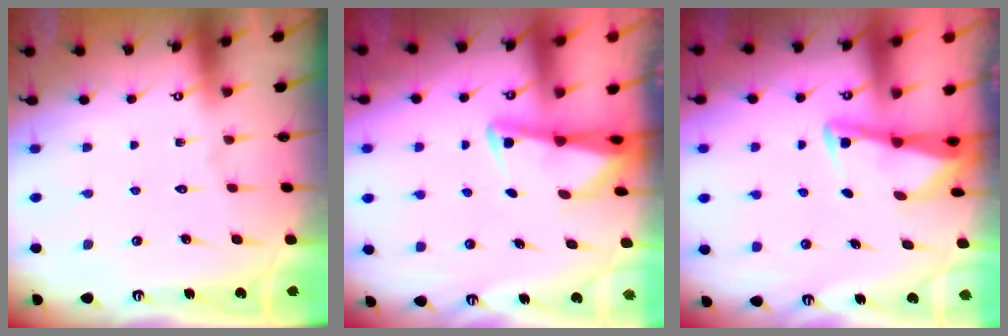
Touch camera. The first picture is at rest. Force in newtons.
{"total": 2.5, "press": 2.5, "slide": 0.2}
{"total": 2.9, "press": 2.9, "slide": 0.4}